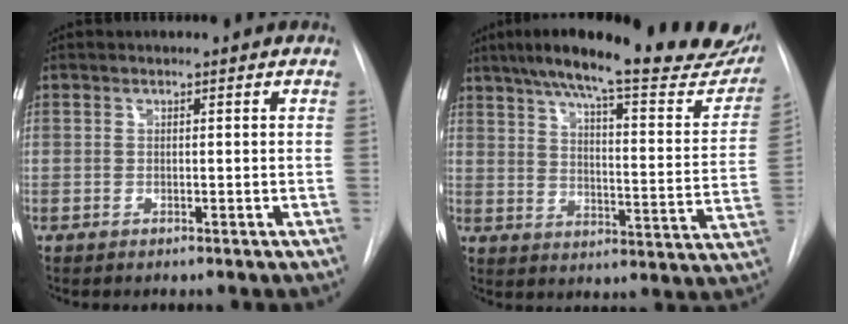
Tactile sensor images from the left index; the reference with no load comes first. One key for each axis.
{"total": 29.3, "fx": 23.6, "fy": 5.0, "fz": 16.5, "tx": -0.230, "ty": -0.036, "tz": 0.296}